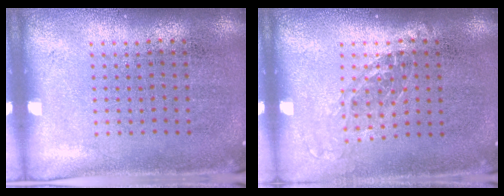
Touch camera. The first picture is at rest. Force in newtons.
{"total": 1.1, "press": 1.0, "slide": 0.5}